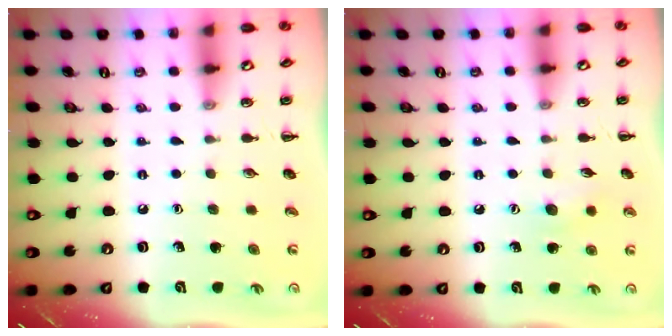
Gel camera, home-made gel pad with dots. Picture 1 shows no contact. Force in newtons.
{"total": 5.5, "press": 5.3, "slide": 1.4}